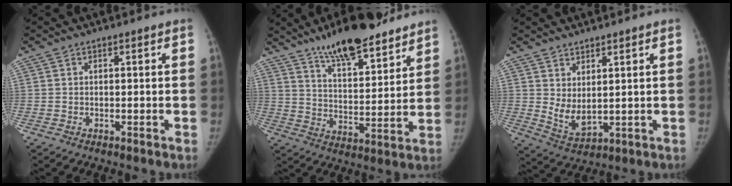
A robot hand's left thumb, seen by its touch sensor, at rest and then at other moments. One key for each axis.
{"total": 17.5, "fx": 13.4, "fy": 5.1, "fz": 10.1, "tx": -0.125, "ty": -0.070, "tz": 0.219}
{"total": 6.0, "fx": 2.3, "fy": 2.7, "fz": 4.8, "tx": -0.084, "ty": -0.029, "tz": 0.057}